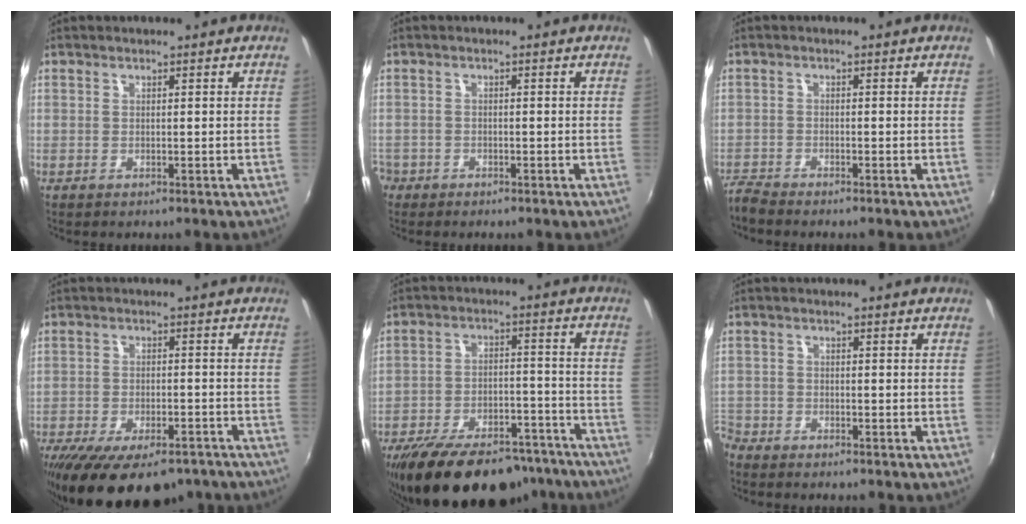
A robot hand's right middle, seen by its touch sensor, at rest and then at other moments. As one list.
[{"total": 3.1, "force": [-2.0, 2.3, 0.4], "torque": [-0.025, 0.003, -0.040]}, {"total": 3.2, "force": [-3.2, 0.2, 0.4], "torque": [-0.021, -0.015, -0.069]}, {"total": 19.5, "force": [-14.1, 7.8, 11.0], "torque": [-0.219, -0.043, -0.202]}, {"total": 24.3, "force": [-19.6, 9.3, 10.8], "torque": [-0.207, 0.001, -0.269]}, {"total": 5.4, "force": [-4.3, 3.1, 1.1], "torque": [-0.055, -0.007, -0.084]}]